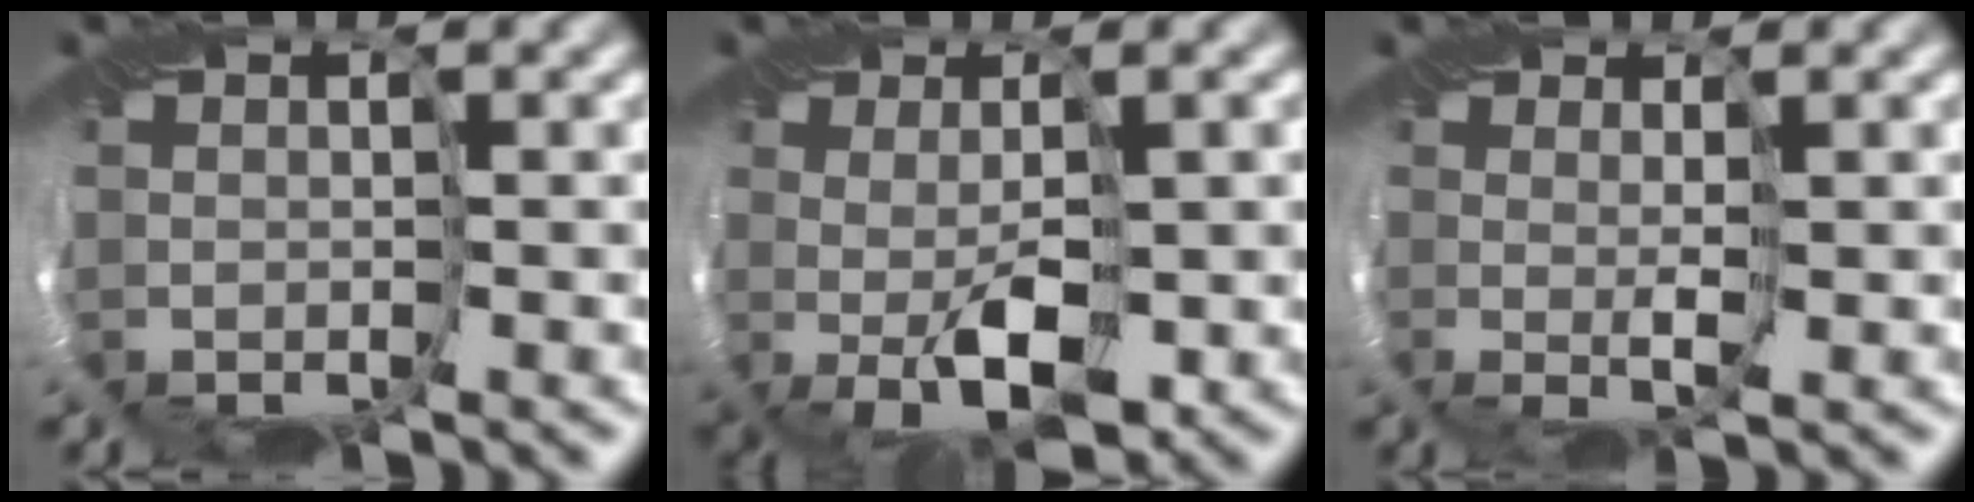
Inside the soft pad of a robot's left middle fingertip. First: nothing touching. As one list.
[{"total": 3.1, "force": [-0.8, 0.3, 2.9], "torque": [-0.062, -0.007, -0.011]}, {"total": 1.7, "force": [0.8, -1.5, -0.3], "torque": [0.002, -0.003, 0.015]}]